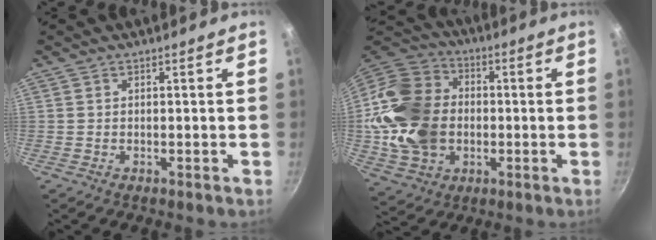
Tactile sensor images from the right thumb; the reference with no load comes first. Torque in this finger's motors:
{"motor_torque": [2.55, 2.46, 1.79, -0.58, 0.25]}